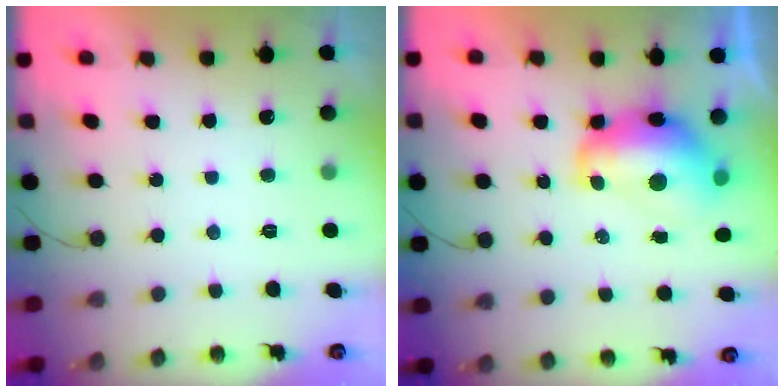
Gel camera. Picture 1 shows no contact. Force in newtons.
{"total": 11.4, "press": 11.3, "slide": 1.3}